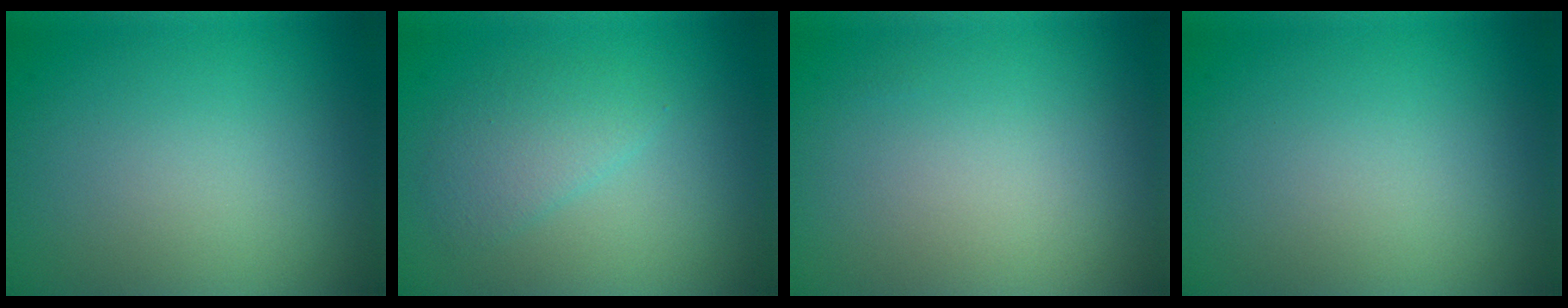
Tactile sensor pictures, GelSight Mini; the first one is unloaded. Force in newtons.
{"total": 2.3, "press": 2.3, "slide": 0.1}
{"total": 0.0}
{"total": 0.0}